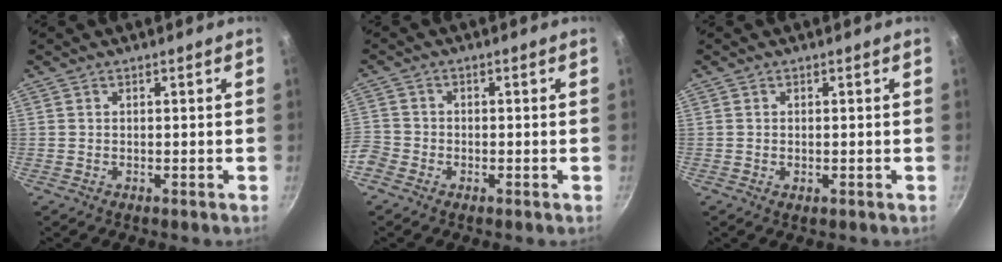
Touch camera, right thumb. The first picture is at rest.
{"total": 5.1, "force": [-2.4, 4.0, 1.9], "torque": [-0.049, 0.015, -0.057]}
{"total": 1.1, "force": [-0.2, 0.6, 0.9], "torque": [-0.013, -0.001, -0.003]}